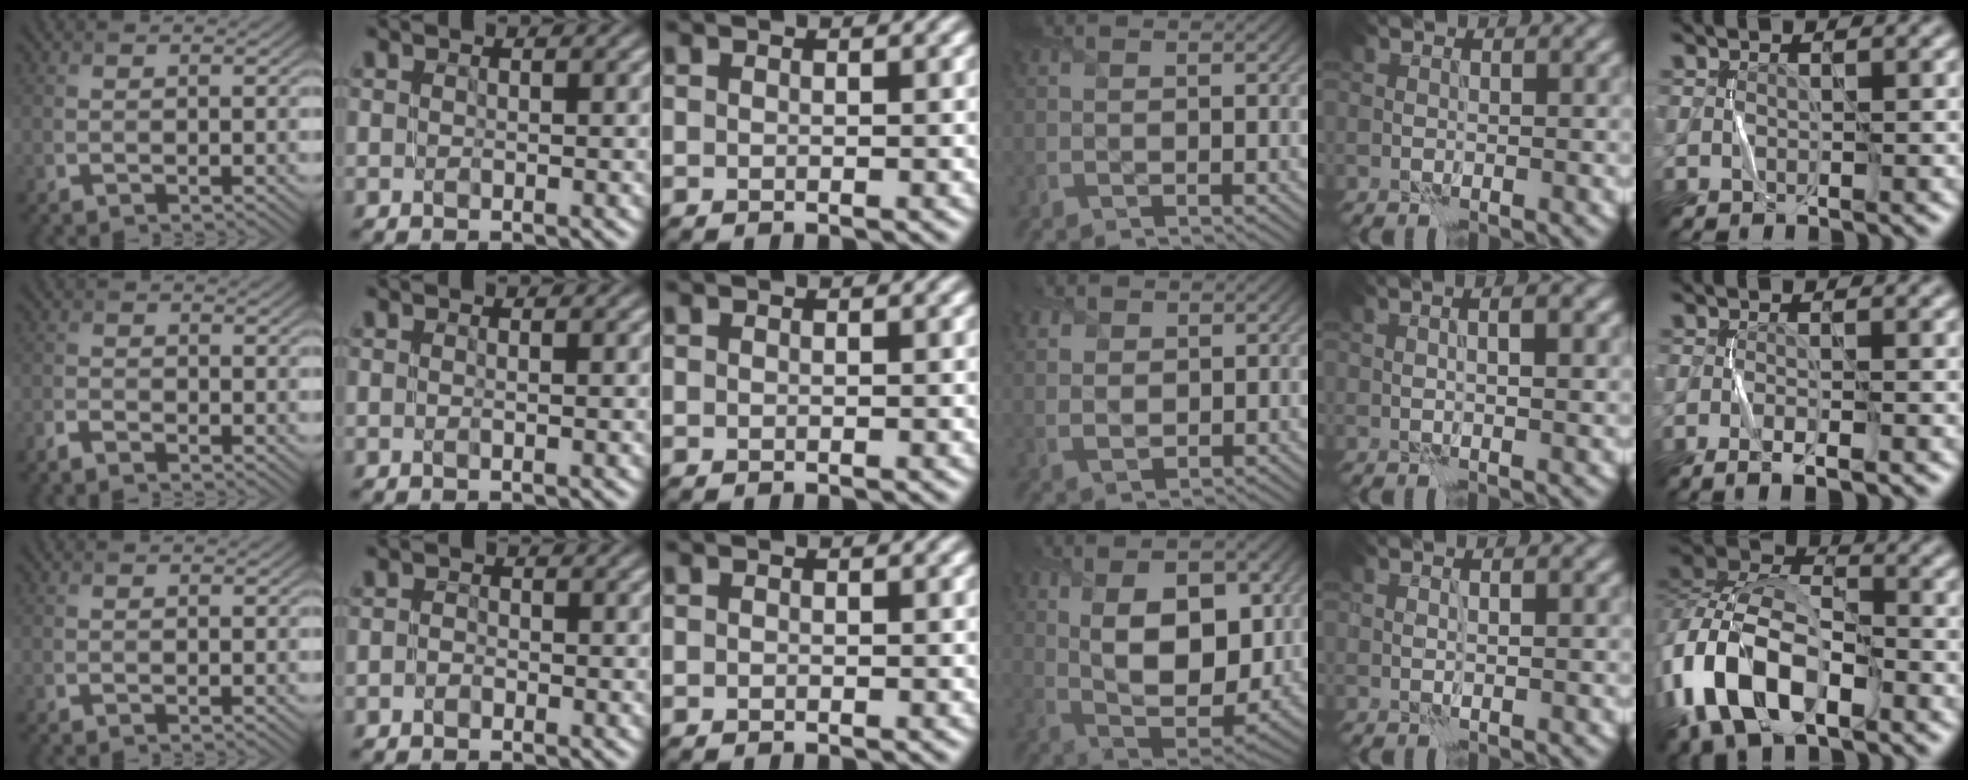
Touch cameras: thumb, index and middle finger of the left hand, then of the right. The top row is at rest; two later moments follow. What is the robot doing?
{"motion": "fold", "object": "scarf"}